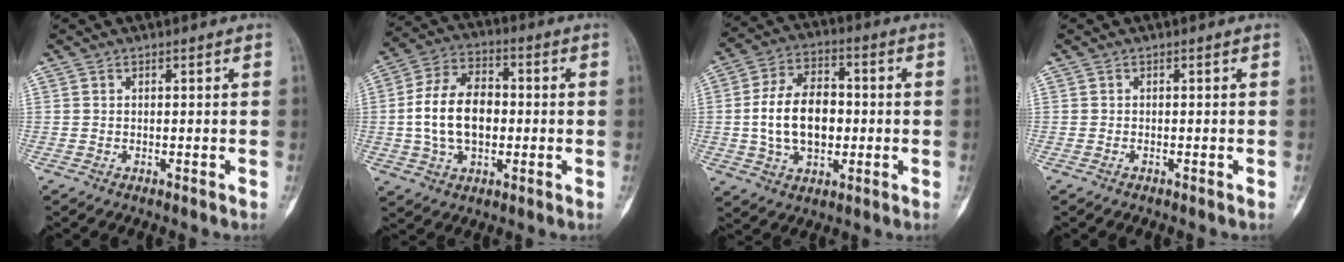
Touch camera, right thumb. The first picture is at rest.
{"total": 13.9, "force": [-0.6, 9.0, 10.6], "torque": [-0.183, 0.022, -0.011]}
{"total": 14.1, "force": [-0.6, 9.2, 10.7], "torque": [-0.173, 0.019, -0.009]}
{"total": 0.0}